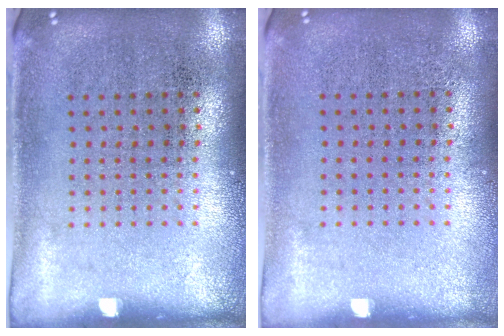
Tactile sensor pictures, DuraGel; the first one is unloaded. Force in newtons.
{"total": 0.0}